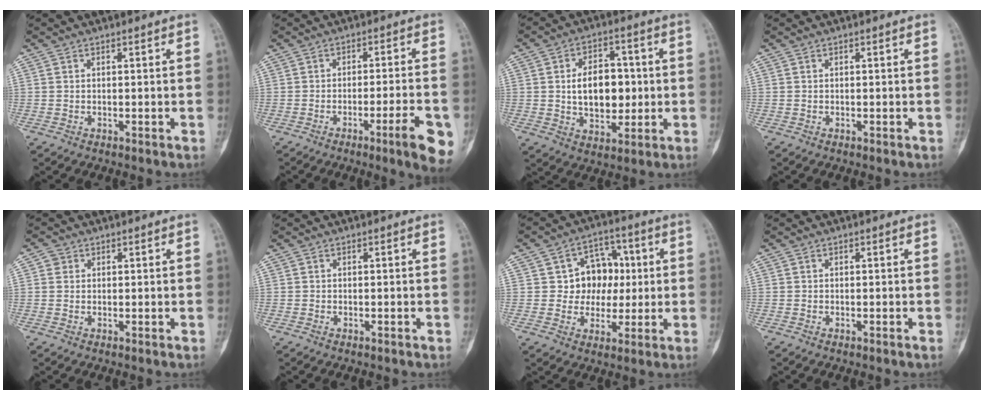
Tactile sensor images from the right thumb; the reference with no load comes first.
{"total": 9.2, "force": [-4.1, 0.9, 8.2], "torque": [-0.105, 0.007, -0.055]}
{"total": 11.5, "force": [0.3, 7.5, 8.7], "torque": [-0.098, 0.006, 0.008]}
{"total": 0.0}
{"total": 1.4, "force": [0.4, 1.4, 0.3], "torque": [0.005, 0.002, 0.003]}
{"total": 0.0}
{"total": 9.8, "force": [1.2, 8.3, 5.1], "torque": [-0.014, 0.011, 0.016]}
{"total": 0.0}